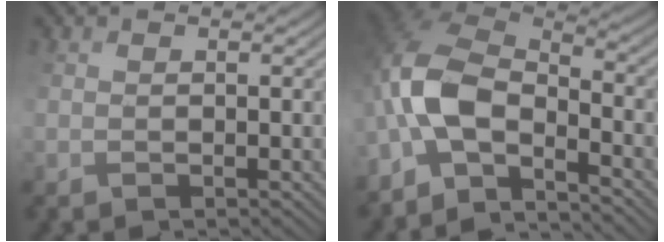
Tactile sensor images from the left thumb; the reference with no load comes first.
{"total": 10.4, "force": [-4.5, 4.8, 8.1], "torque": [-0.187, 0.005, -0.102]}